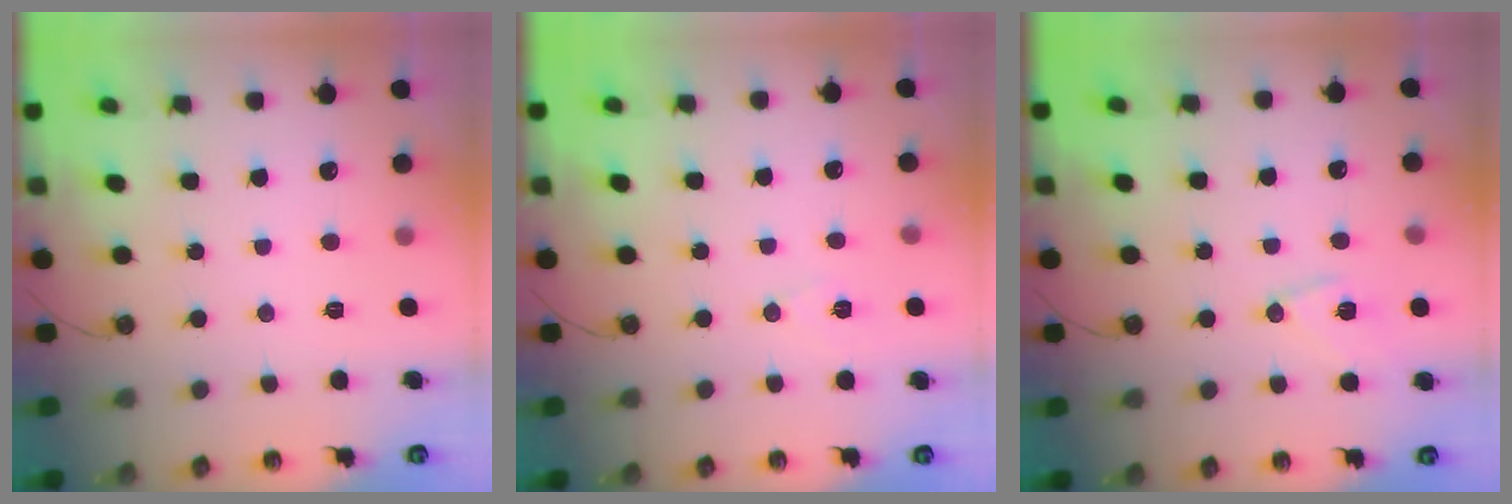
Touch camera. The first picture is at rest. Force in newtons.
{"total": 7.0, "press": 5.3, "slide": 4.5}
{"total": 9.5, "press": 9.2, "slide": 2.5}